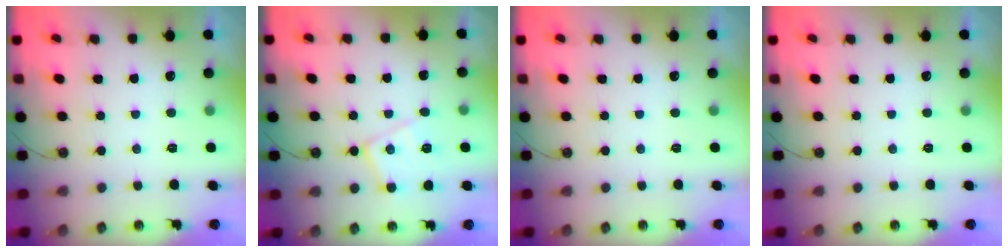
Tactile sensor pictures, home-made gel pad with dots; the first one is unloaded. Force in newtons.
{"total": 12.4, "press": 12.4, "slide": 0.8}
{"total": 0.0}
{"total": 0.0}